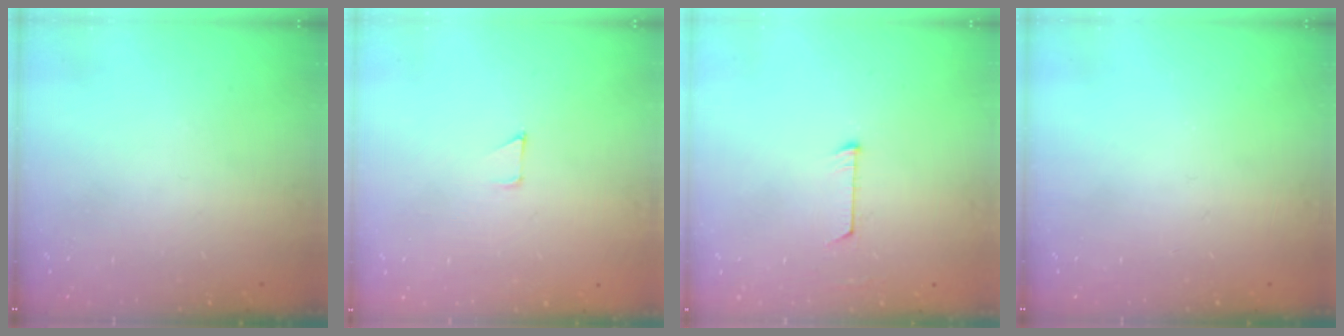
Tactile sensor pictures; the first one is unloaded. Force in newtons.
{"total": 2.8, "press": 2.8, "slide": 0.2}
{"total": 5.3, "press": 5.3, "slide": 0.4}
{"total": 0.0}